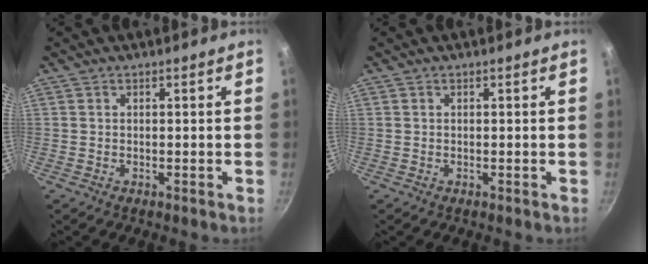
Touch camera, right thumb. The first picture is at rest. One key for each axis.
{"total": 0.0}